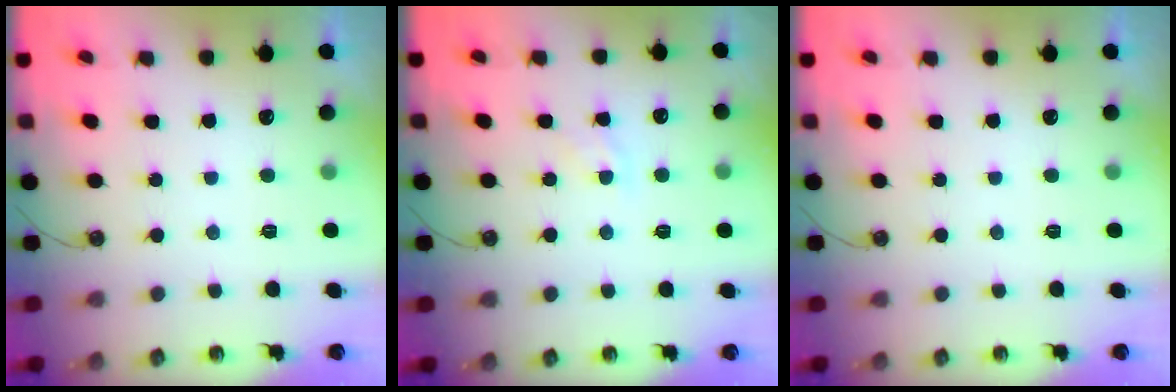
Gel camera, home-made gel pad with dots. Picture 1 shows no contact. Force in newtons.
{"total": 5.3, "press": 5.3, "slide": 0.7}
{"total": 0.0}